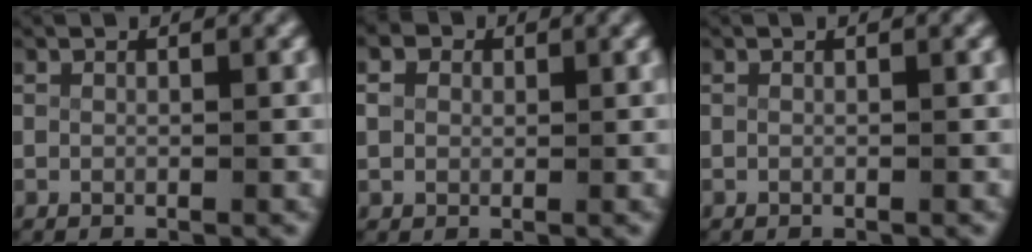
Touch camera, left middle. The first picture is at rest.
{"total": 2.0, "force": [0.6, 1.8, 0.7], "torque": [-0.030, -0.005, 0.014]}
{"total": 0.0}